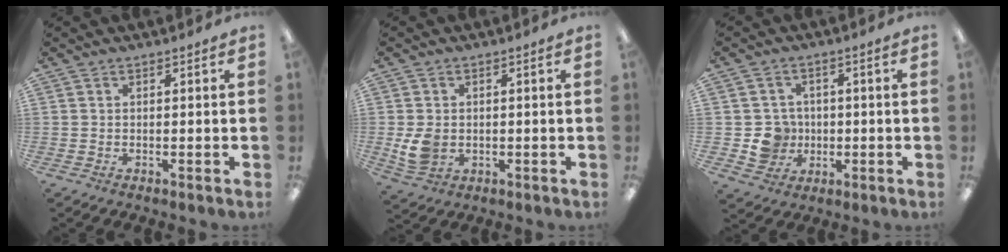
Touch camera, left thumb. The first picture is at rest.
{"total": 5.8, "force": [-0.3, 4.5, 3.7], "torque": [-0.075, -0.001, -0.004]}
{"total": 6.9, "force": [-0.8, 6.7, 1.5], "torque": [-0.037, 0.008, -0.008]}